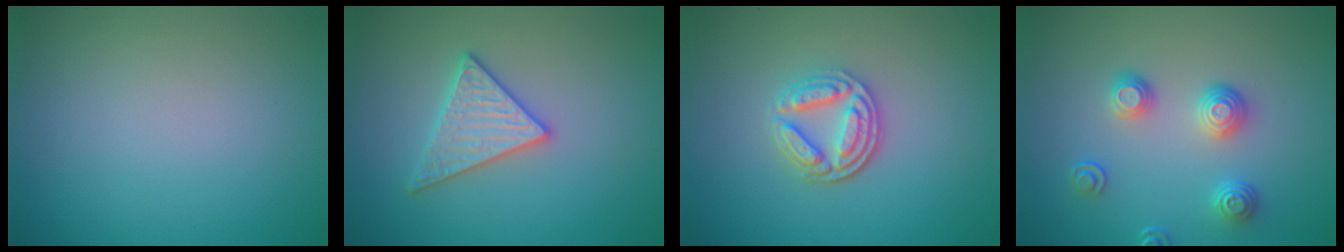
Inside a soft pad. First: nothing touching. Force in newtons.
{"total": 3.0, "press": 3.0, "slide": 0.1}
{"total": 3.6, "press": 3.1, "slide": 1.8}
{"total": 3.2, "press": 2.8, "slide": 1.5}